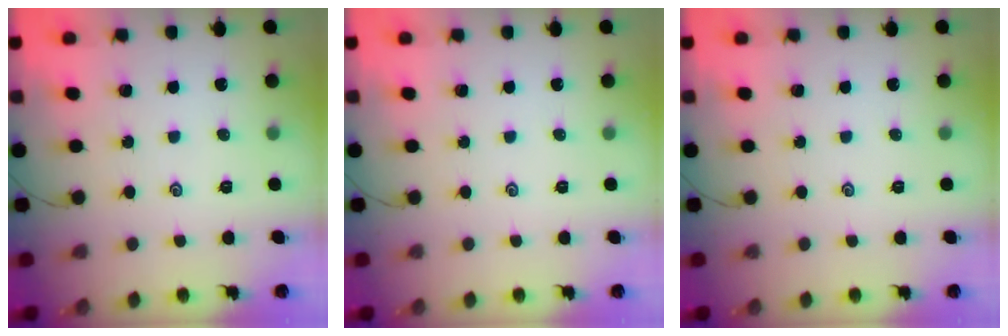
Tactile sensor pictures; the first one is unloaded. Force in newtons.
{"total": 0.0}
{"total": 0.0}